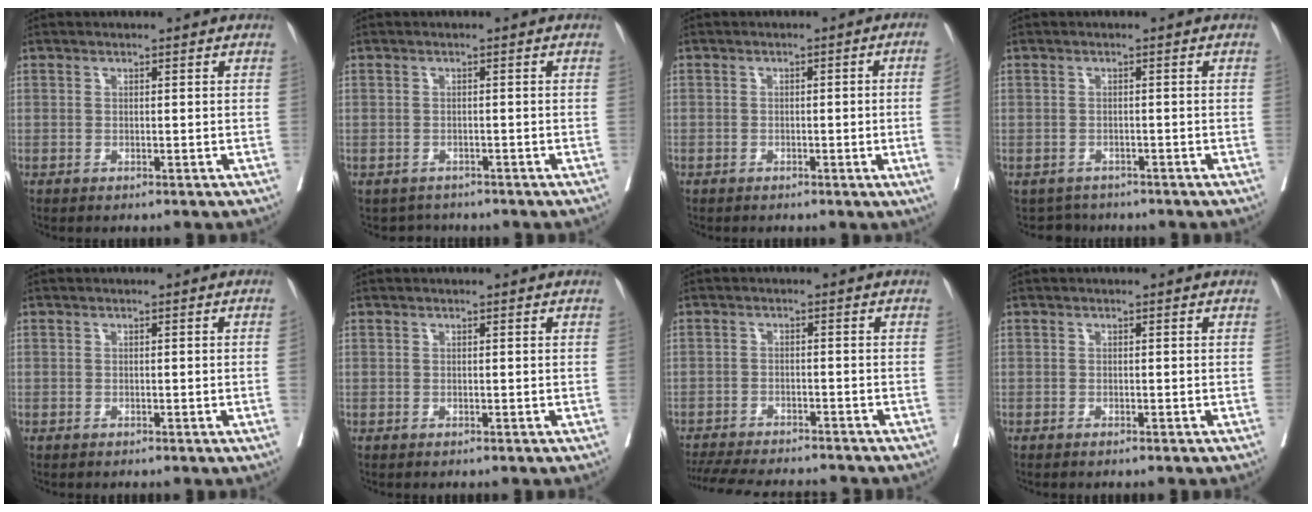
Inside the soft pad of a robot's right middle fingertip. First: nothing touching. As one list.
[{"total": 2.5, "force": [-2.2, 1.3, -0.3], "torque": [0.001, 0.001, -0.033]}, {"total": 5.0, "force": [-1.0, -1.0, 4.8], "torque": [-0.058, -0.001, -0.011]}, {"total": 3.3, "force": [-2.9, 1.5, -0.6], "torque": [0.009, 0.001, -0.046]}, {"total": 0.6, "force": [-0.1, -0.1, 0.6], "torque": [-0.011, 0.001, 0.001]}, {"total": 0.0}, {"total": 14.2, "force": [-13.0, 2.3, 5.3], "torque": [-0.105, -0.016, -0.183]}, {"total": 0.8, "force": [-0.6, 0.0, 0.5], "torque": [-0.009, -0.002, -0.009]}]